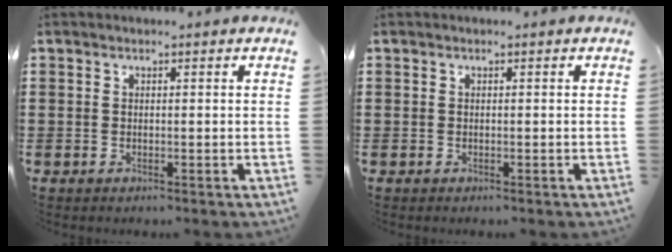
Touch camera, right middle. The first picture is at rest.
{"total": 0.0}